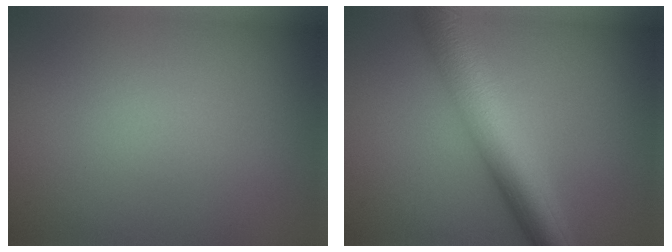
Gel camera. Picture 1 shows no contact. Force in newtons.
{"total": 8.4, "press": 8.4, "slide": 0.2}